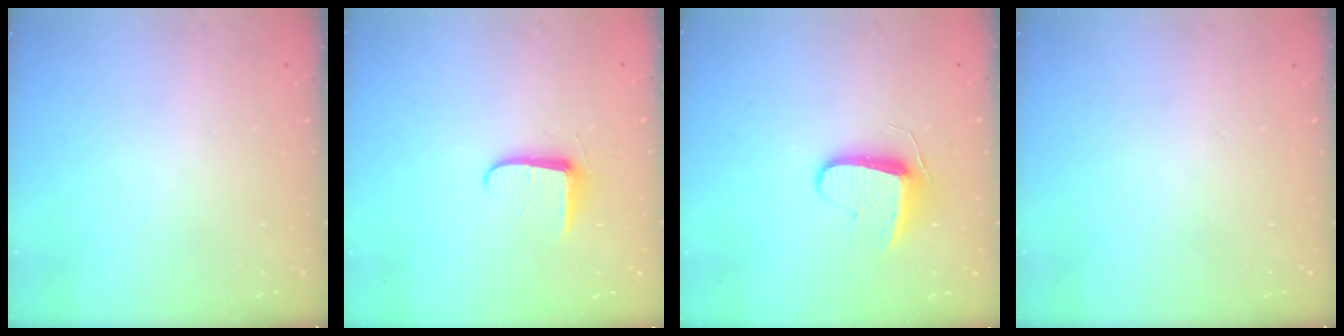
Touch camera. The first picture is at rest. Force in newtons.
{"total": 6.8, "press": 6.7, "slide": 0.9}
{"total": 8.7, "press": 8.6, "slide": 0.5}
{"total": 0.0}